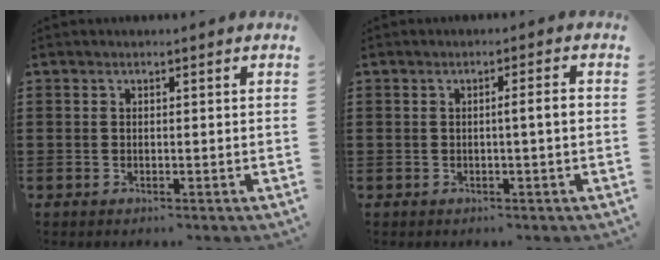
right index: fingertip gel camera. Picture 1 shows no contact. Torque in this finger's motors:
{"motor_torque": [0.71, -0.04, 0.08, 0.09]}